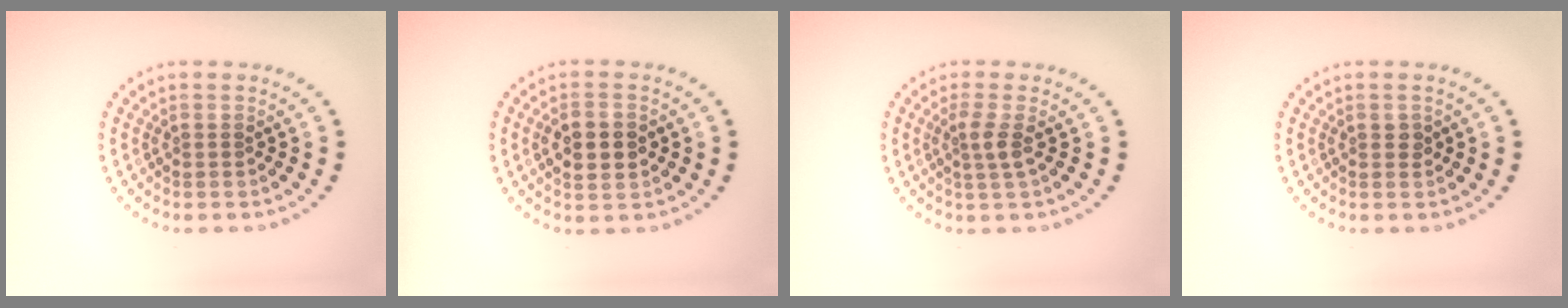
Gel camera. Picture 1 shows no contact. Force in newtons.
{"total": 4.0, "press": 4.0, "slide": 0.1}
{"total": 1.9, "press": 1.3, "slide": 1.3}
{"total": 0.7, "press": 0.7, "slide": 0.3}